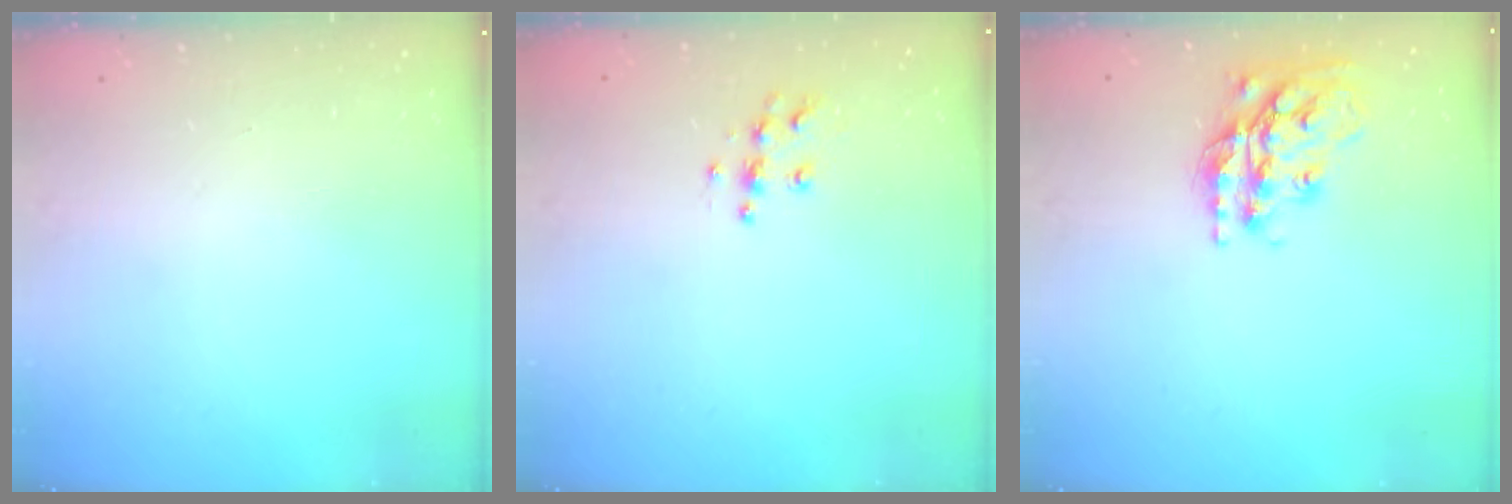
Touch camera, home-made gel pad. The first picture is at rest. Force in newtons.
{"total": 6.6, "press": 6.6, "slide": 0.3}
{"total": 18.7, "press": 18.6, "slide": 1.5}